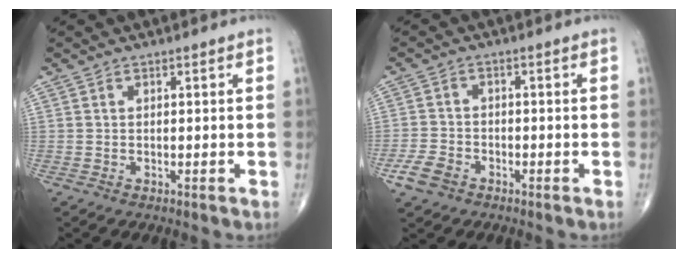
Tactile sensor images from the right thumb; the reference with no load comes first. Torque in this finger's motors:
{"motor_torque": [1.70, 1.04, -0.05, -0.21, 0.02]}